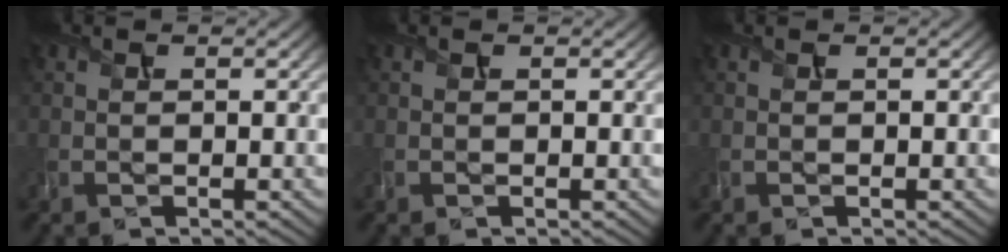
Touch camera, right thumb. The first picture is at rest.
{"total": 0.0}
{"total": 0.0}